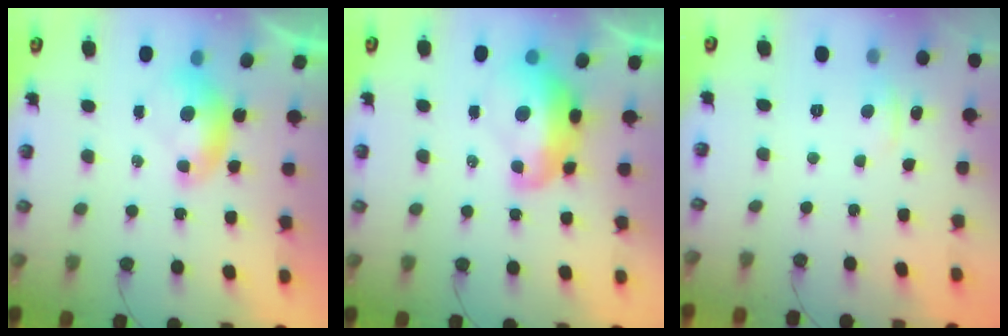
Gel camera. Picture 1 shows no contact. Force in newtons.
{"total": 6.0, "press": 5.9, "slide": 1.2}
{"total": 1.2, "press": 1.0, "slide": 0.7}